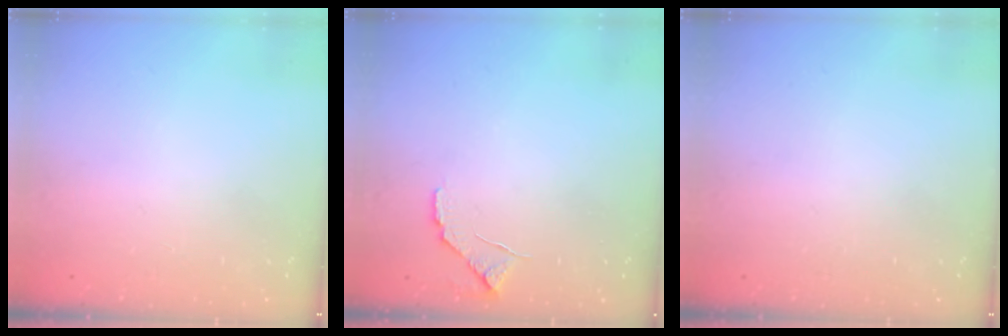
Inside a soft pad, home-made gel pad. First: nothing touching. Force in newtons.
{"total": 6.4, "press": 6.4, "slide": 0.4}
{"total": 0.0}